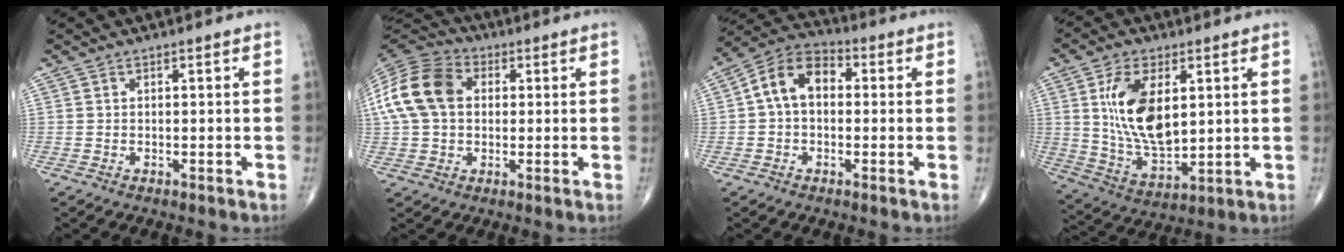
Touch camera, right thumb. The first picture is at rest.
{"total": 15.2, "force": [2.3, 11.0, 10.3], "torque": [-0.203, 0.027, 0.033]}
{"total": 9.9, "force": [0.9, 6.7, 7.2], "torque": [-0.117, 0.032, 0.002]}
{"total": 15.4, "force": [3.4, 8.1, 12.6], "torque": [-0.225, -0.020, 0.075]}